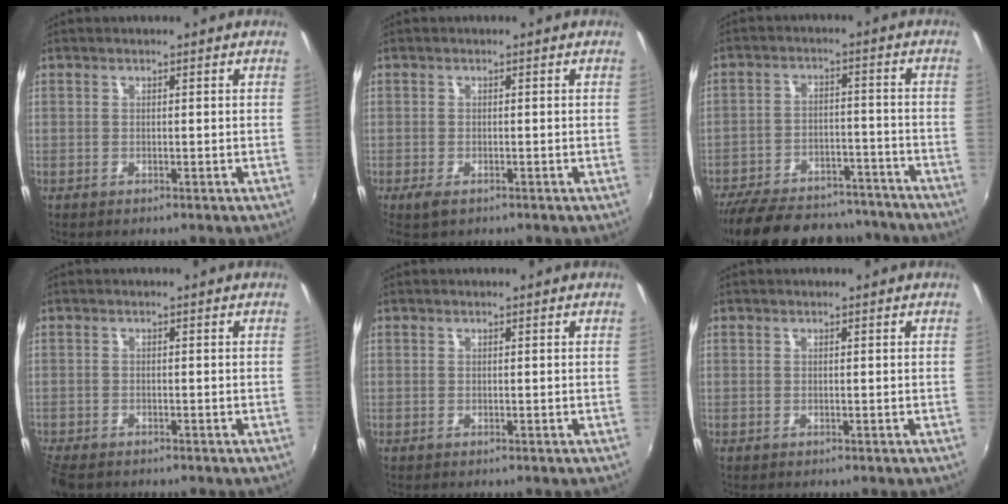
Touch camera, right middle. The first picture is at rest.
{"total": 2.7, "force": [-1.7, 1.2, 1.8], "torque": [-0.038, -0.010, -0.031]}
{"total": 25.8, "force": [-21.8, 9.4, 10.1], "torque": [-0.215, 0.011, -0.295]}
{"total": 5.0, "force": [-4.0, 1.9, 2.2], "torque": [-0.062, -0.025, -0.079]}
{"total": 0.0}
{"total": 0.0}